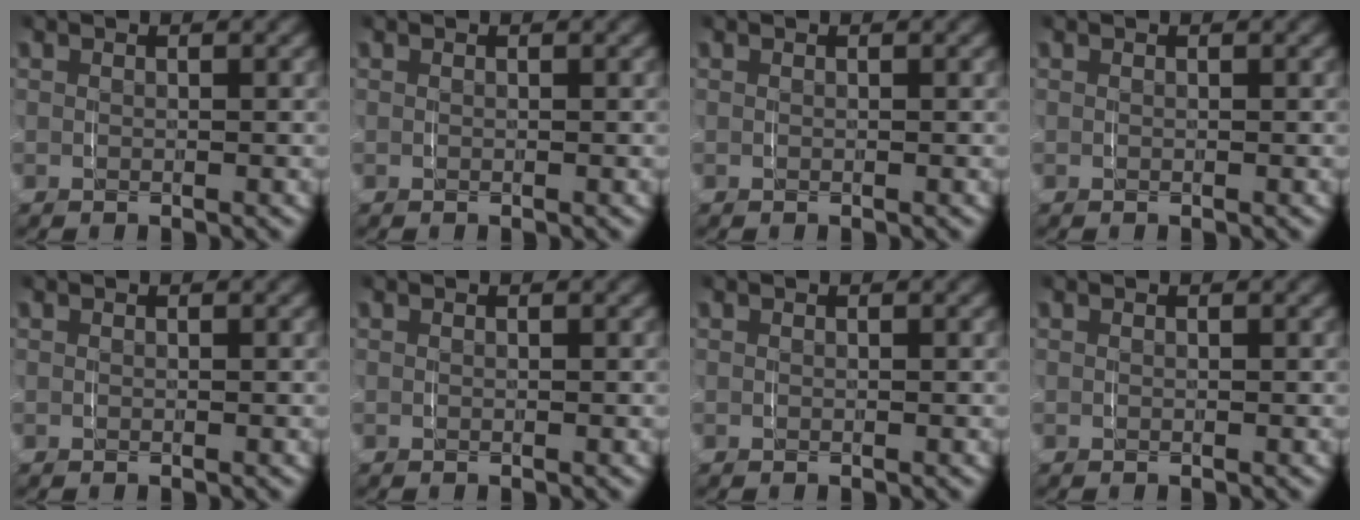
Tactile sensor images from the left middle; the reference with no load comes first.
{"total": 0.0}
{"total": 0.0}
{"total": 0.0}
{"total": 0.0}
{"total": 0.0}
{"total": 0.0}
{"total": 0.0}